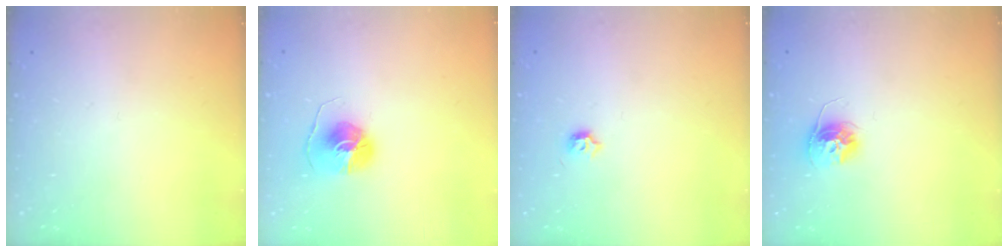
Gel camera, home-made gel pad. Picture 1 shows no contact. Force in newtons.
{"total": 9.2, "press": 9.2, "slide": 0.4}
{"total": 3.5, "press": 3.5, "slide": 0.6}
{"total": 10.5, "press": 10.5, "slide": 0.5}